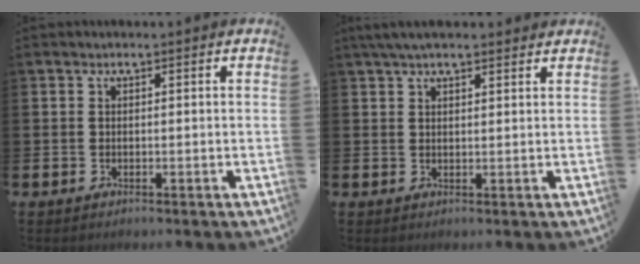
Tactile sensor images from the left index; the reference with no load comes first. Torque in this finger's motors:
{"motor_torque": [1.14, -1.00, 0.30, 0.21]}